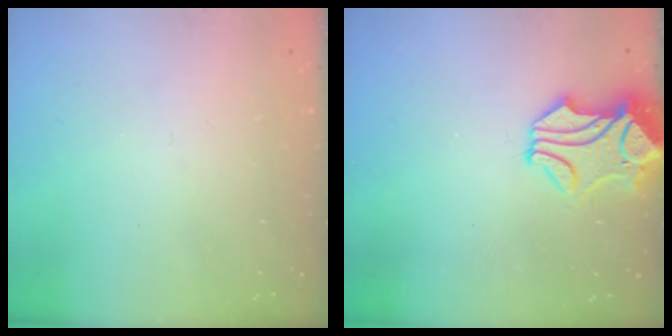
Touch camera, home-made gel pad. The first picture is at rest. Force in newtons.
{"total": 1.0, "press": 0.4, "slide": 1.0}